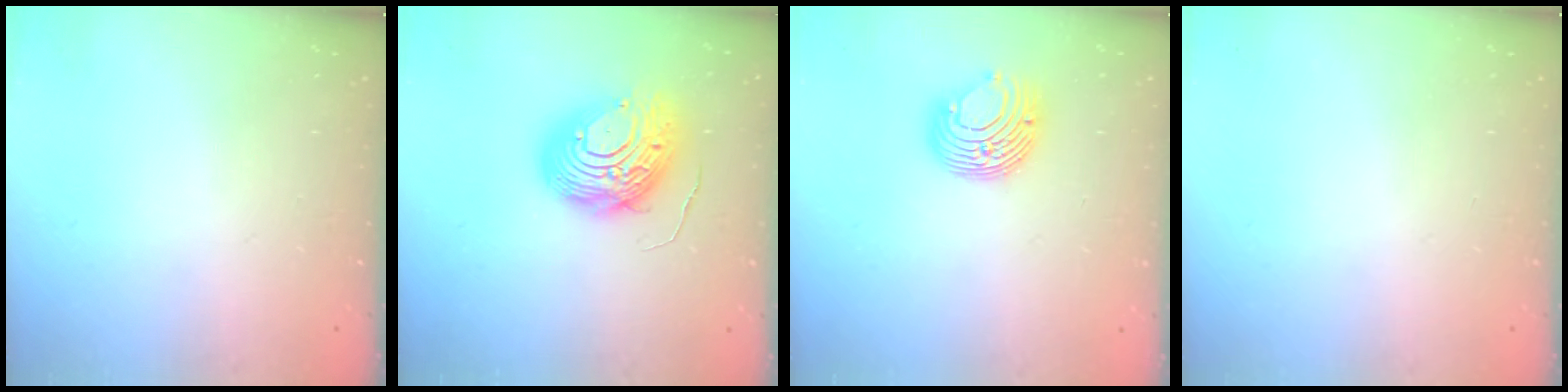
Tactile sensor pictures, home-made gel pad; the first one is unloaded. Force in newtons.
{"total": 13.4, "press": 13.4, "slide": 1.2}
{"total": 10.6, "press": 10.6, "slide": 0.3}
{"total": 0.0}